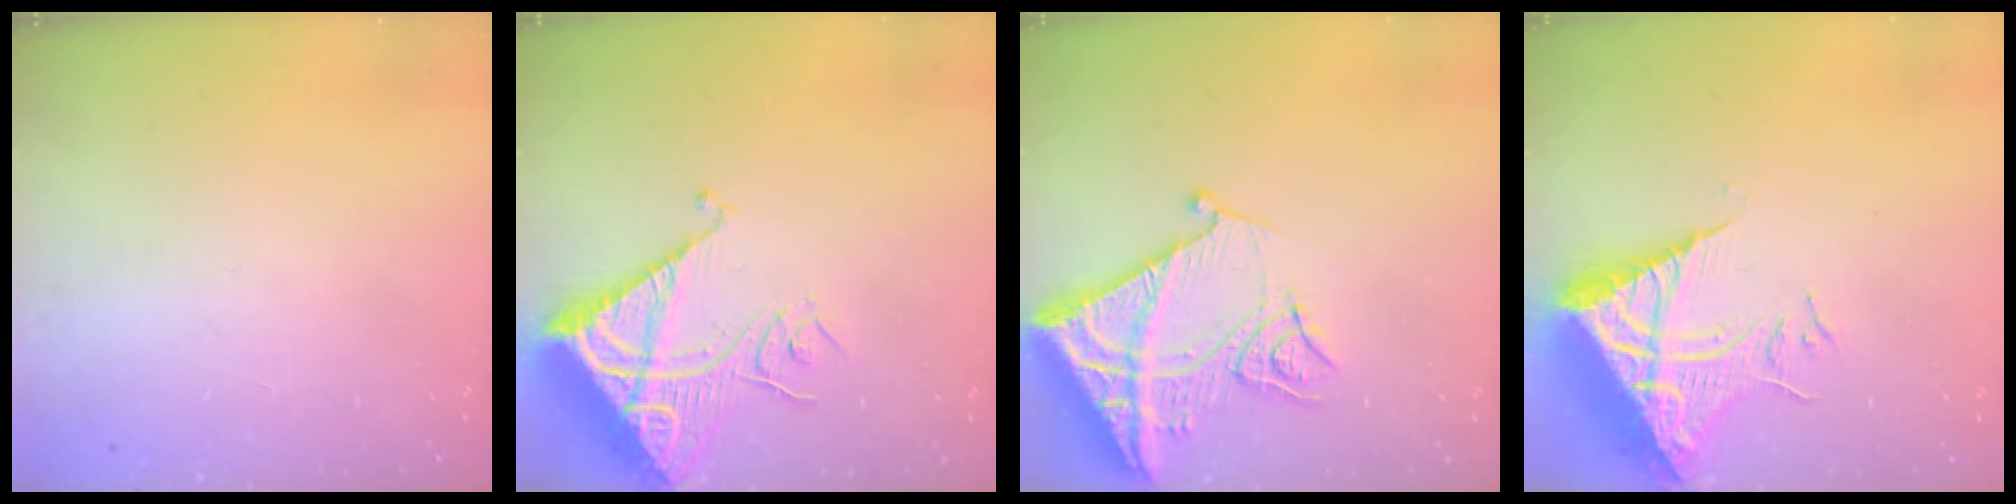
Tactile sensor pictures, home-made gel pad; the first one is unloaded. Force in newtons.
{"total": 13.1, "press": 13.0, "slide": 1.5}
{"total": 15.1, "press": 15.1, "slide": 1.5}
{"total": 10.3, "press": 10.2, "slide": 1.1}